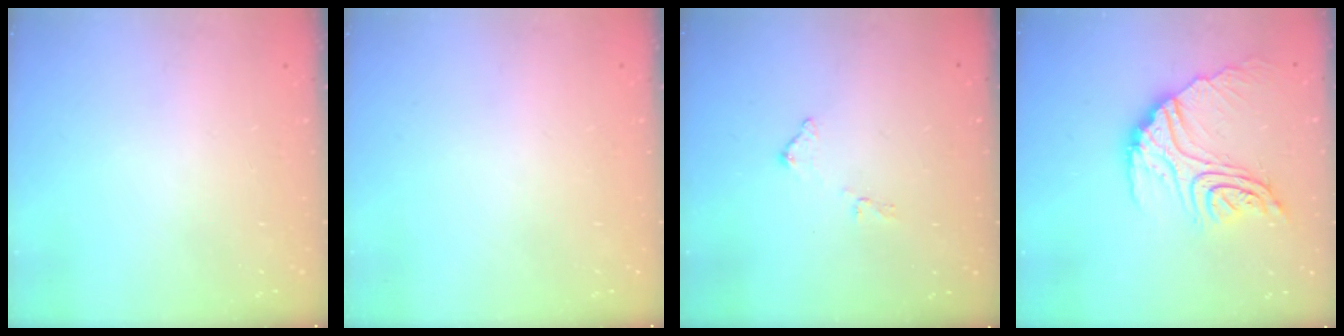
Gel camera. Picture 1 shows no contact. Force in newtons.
{"total": 0.0}
{"total": 8.1, "press": 8.1, "slide": 0.4}
{"total": 18.4, "press": 18.3, "slide": 1.5}